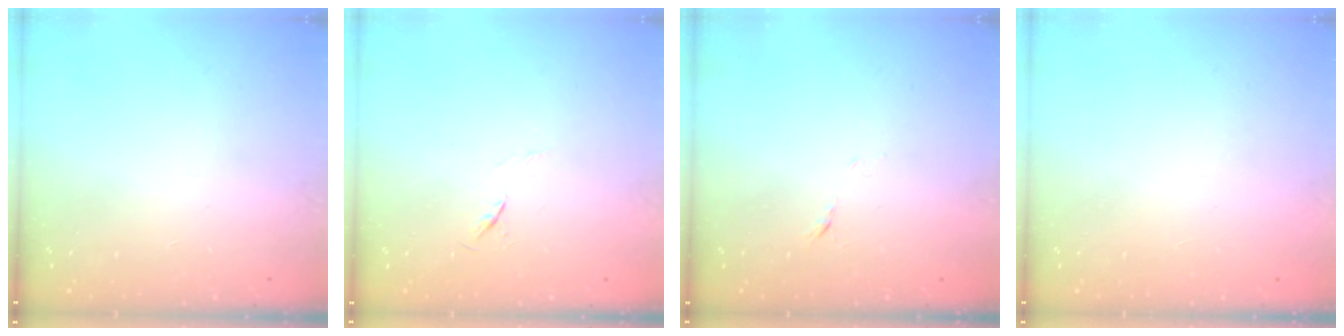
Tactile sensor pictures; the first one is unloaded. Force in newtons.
{"total": 4.0, "press": 4.0, "slide": 0.6}
{"total": 4.4, "press": 4.3, "slide": 0.8}
{"total": 1.5, "press": 1.5, "slide": 0.1}